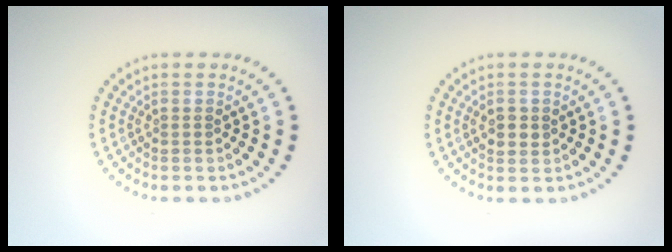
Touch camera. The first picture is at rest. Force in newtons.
{"total": 1.5, "press": 1.5, "slide": 0.2}